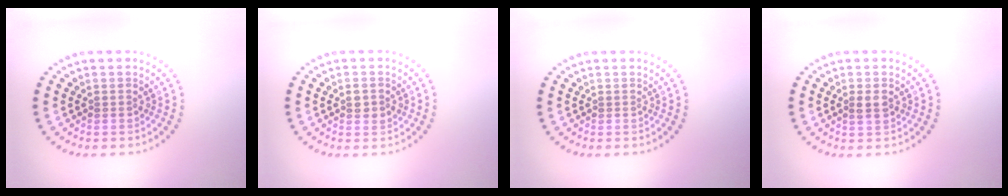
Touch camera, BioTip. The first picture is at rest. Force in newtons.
{"total": 1.5, "press": 1.4, "slide": 0.3}
{"total": 0.0}
{"total": 1.3, "press": 1.3, "slide": 0.3}